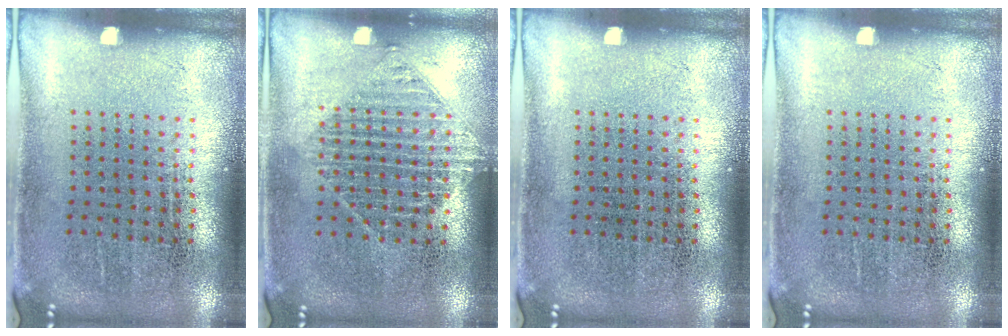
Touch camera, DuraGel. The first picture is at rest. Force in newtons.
{"total": 1.2, "press": 1.1, "slide": 0.5}
{"total": 0.0}
{"total": 0.0}